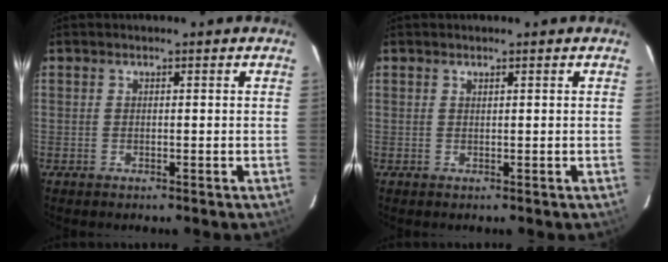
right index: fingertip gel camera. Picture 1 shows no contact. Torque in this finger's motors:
{"motor_torque": [-0.09, 0.01, -0.03, 0.01]}